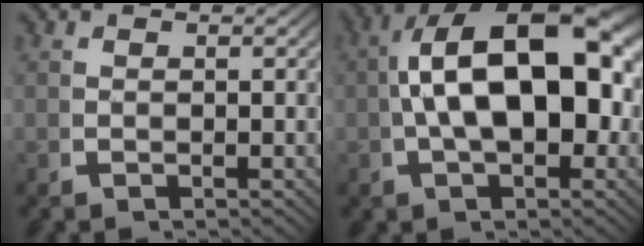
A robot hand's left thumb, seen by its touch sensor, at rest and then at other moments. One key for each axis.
{"total": 16.2, "fx": 1.4, "fy": 9.5, "fz": 13.1, "tx": -0.203, "ty": -0.017, "tz": 0.024}